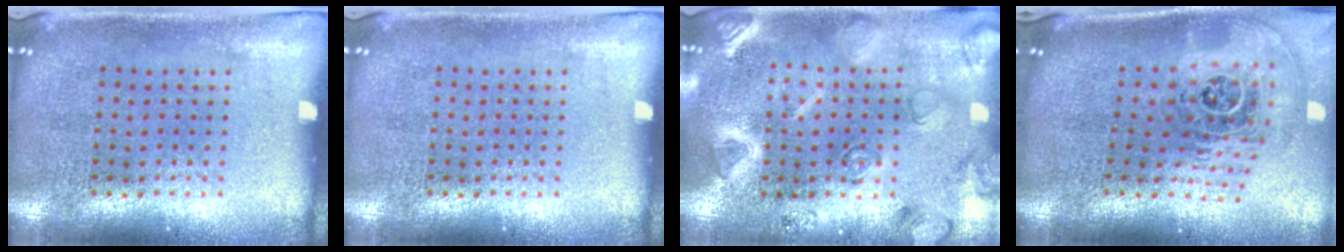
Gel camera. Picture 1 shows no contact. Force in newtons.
{"total": 0.0}
{"total": 2.9, "press": 2.9, "slide": 0.5}
{"total": 2.3, "press": 1.6, "slide": 1.6}